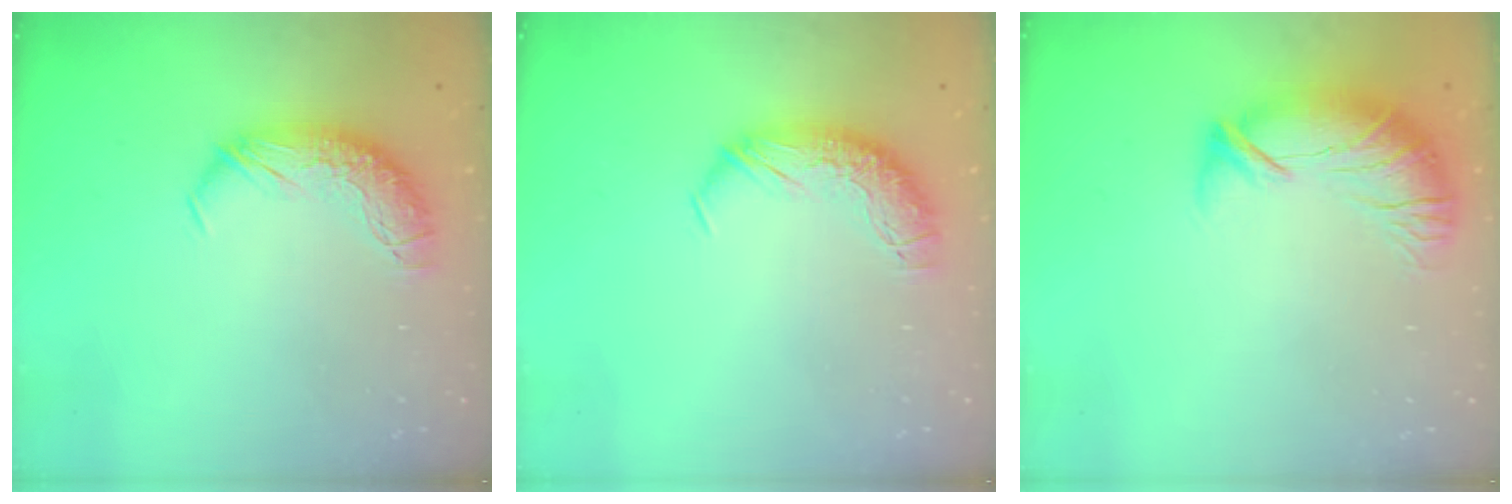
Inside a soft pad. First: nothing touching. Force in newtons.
{"total": 0.0}
{"total": 2.9, "press": 1.0, "slide": 2.7}